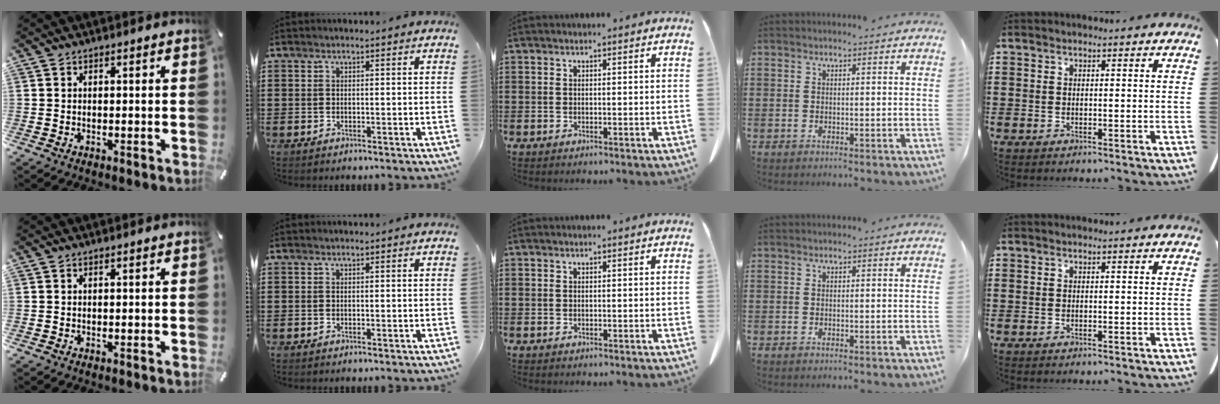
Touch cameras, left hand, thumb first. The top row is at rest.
{}